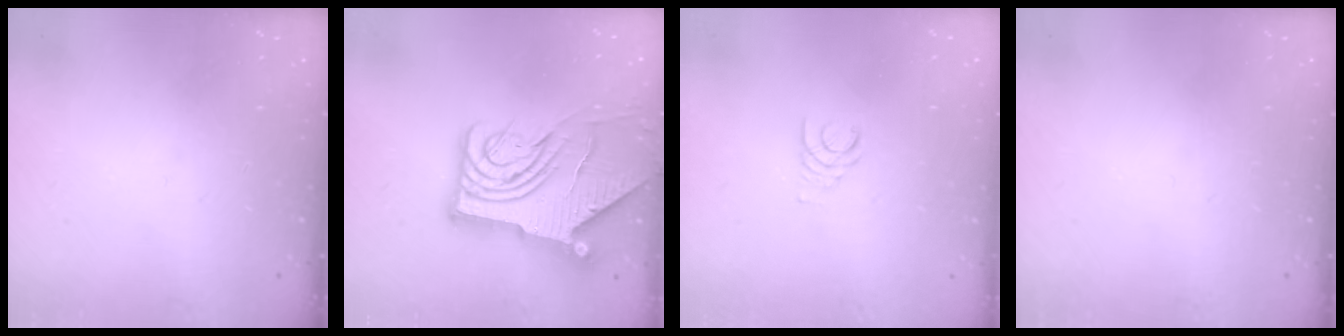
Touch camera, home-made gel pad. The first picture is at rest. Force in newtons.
{"total": 14.7, "press": 14.6, "slide": 1.7}
{"total": 1.7, "press": 1.7, "slide": 0.2}
{"total": 0.0}